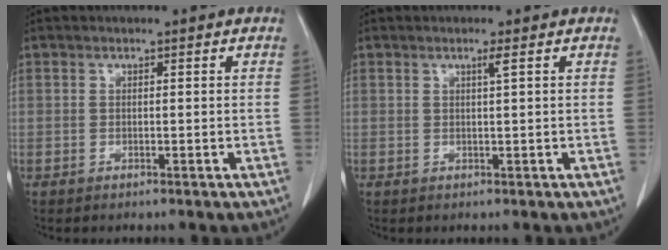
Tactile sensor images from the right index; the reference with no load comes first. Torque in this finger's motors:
{"motor_torque": [0.20, 0.03, 0.02, 0.01]}